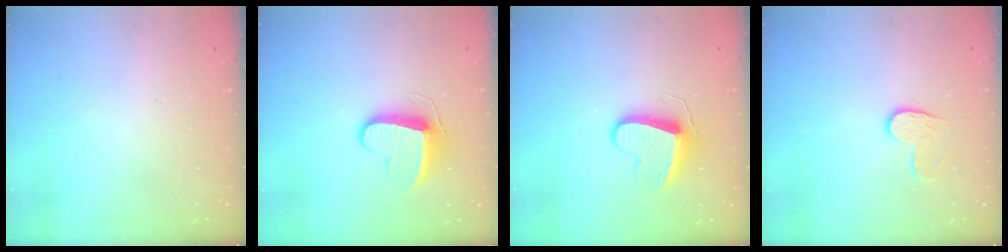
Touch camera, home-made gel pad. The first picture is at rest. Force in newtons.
{"total": 9.5, "press": 9.5, "slide": 0.1}
{"total": 9.4, "press": 9.4, "slide": 0.4}
{"total": 6.4, "press": 6.4, "slide": 0.6}